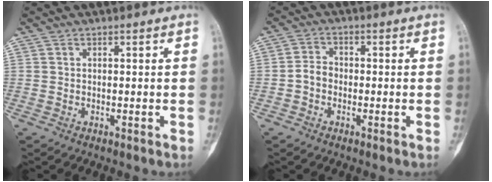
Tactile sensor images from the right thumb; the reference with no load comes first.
{"total": 3.2, "force": [-1.0, 2.6, 1.7], "torque": [-0.023, 0.013, -0.026]}